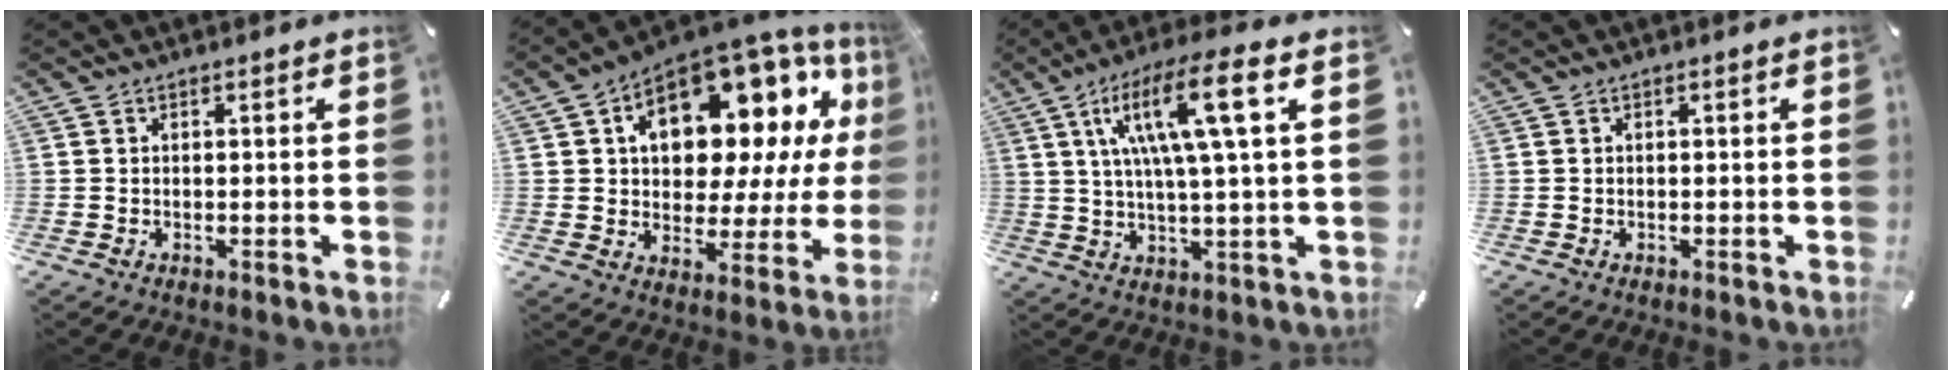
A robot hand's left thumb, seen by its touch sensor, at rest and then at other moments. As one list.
[{"total": 17.4, "force": [7.8, 10.5, 11.5], "torque": [-0.168, -0.058, 0.130]}, {"total": 14.1, "force": [4.8, 2.3, 13.1], "torque": [-0.250, 0.000, 0.073]}, {"total": 0.0}]